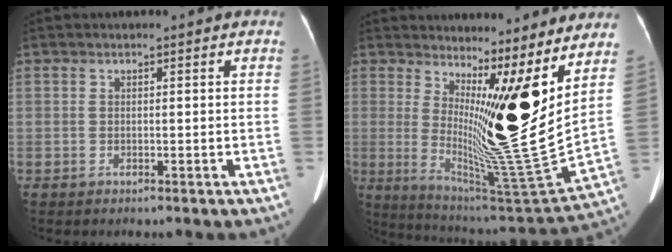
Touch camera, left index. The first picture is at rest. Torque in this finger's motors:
{"motor_torque": [0.16, 0.43, -0.15, -0.21]}